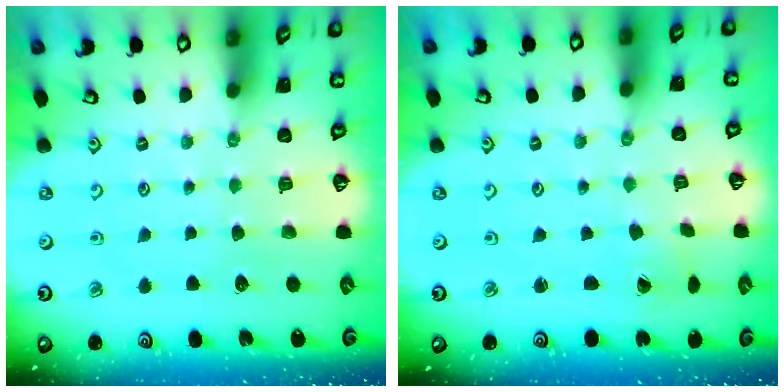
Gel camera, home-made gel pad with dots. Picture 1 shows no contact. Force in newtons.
{"total": 0.0}